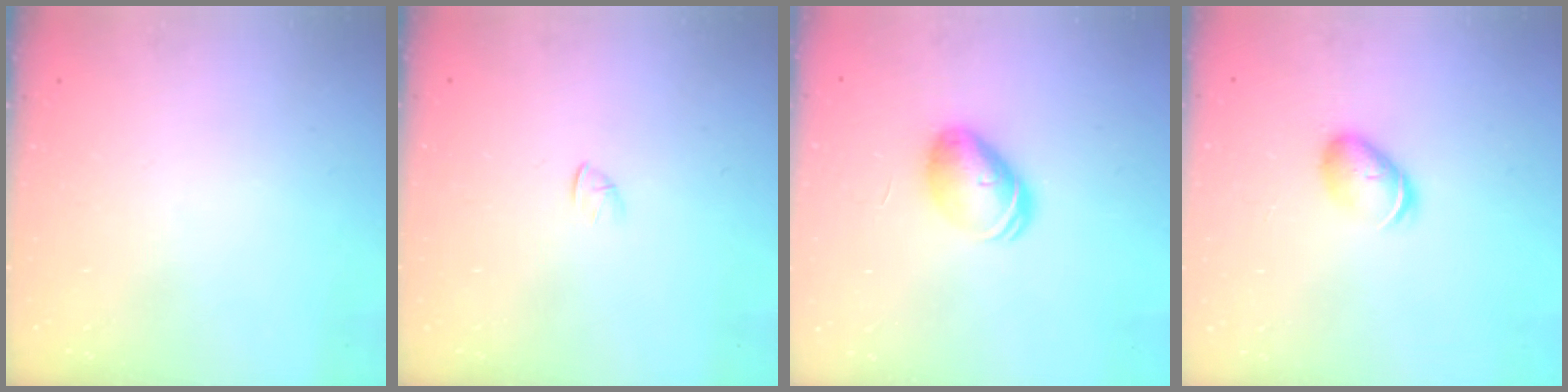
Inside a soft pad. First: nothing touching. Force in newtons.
{"total": 1.2, "press": 1.1, "slide": 0.3}
{"total": 9.0, "press": 8.9, "slide": 1.4}
{"total": 6.8, "press": 6.8, "slide": 0.8}